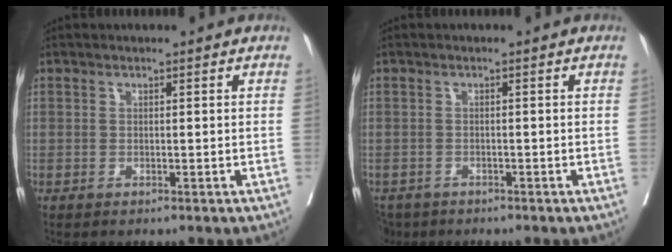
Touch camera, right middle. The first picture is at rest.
{"total": 4.0, "force": [-3.2, 2.3, 0.6], "torque": [-0.009, -0.003, -0.055]}